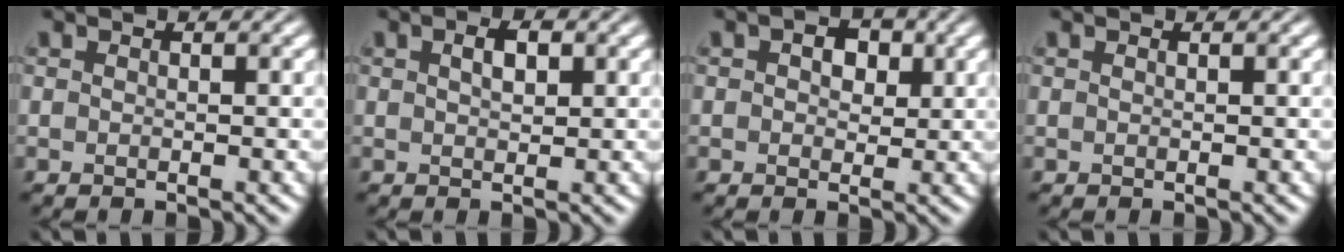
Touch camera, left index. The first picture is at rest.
{"total": 1.9, "force": [0.7, 0.9, 1.5], "torque": [-0.027, 0.003, 0.014]}
{"total": 2.6, "force": [0.8, 1.8, 1.8], "torque": [-0.024, 0.002, 0.008]}
{"total": 0.0}